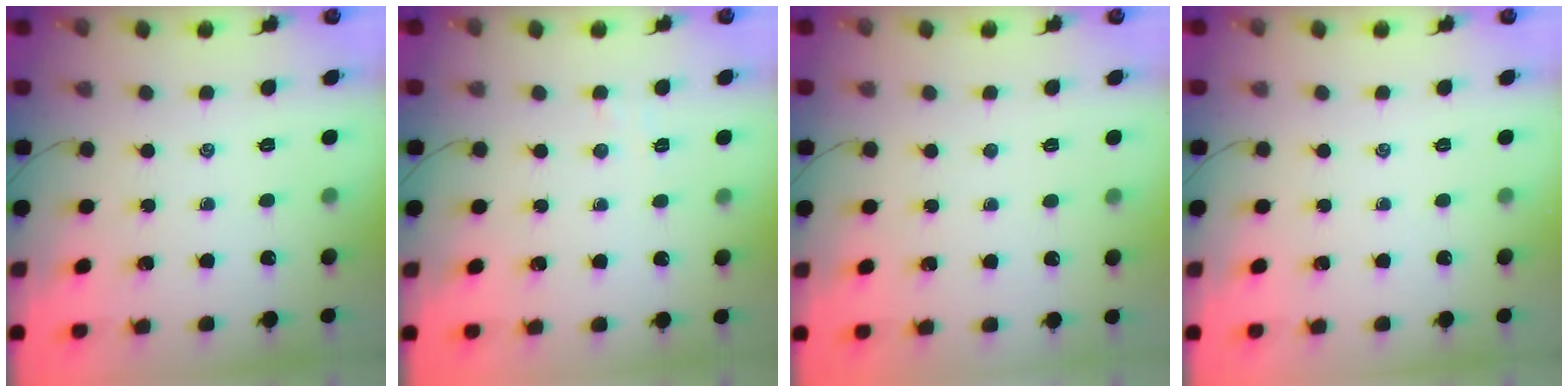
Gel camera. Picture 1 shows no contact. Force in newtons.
{"total": 3.3, "press": 3.2, "slide": 0.9}
{"total": 0.0}
{"total": 0.0}